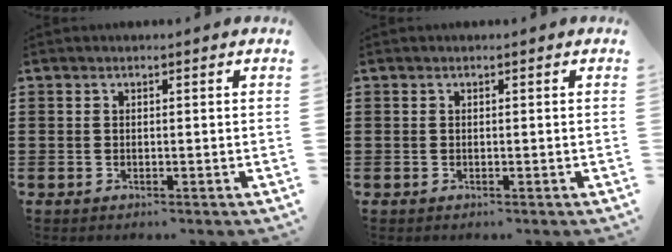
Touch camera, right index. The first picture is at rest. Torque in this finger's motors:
{"motor_torque": [1.08, 1.06, 0.00, 0.00]}